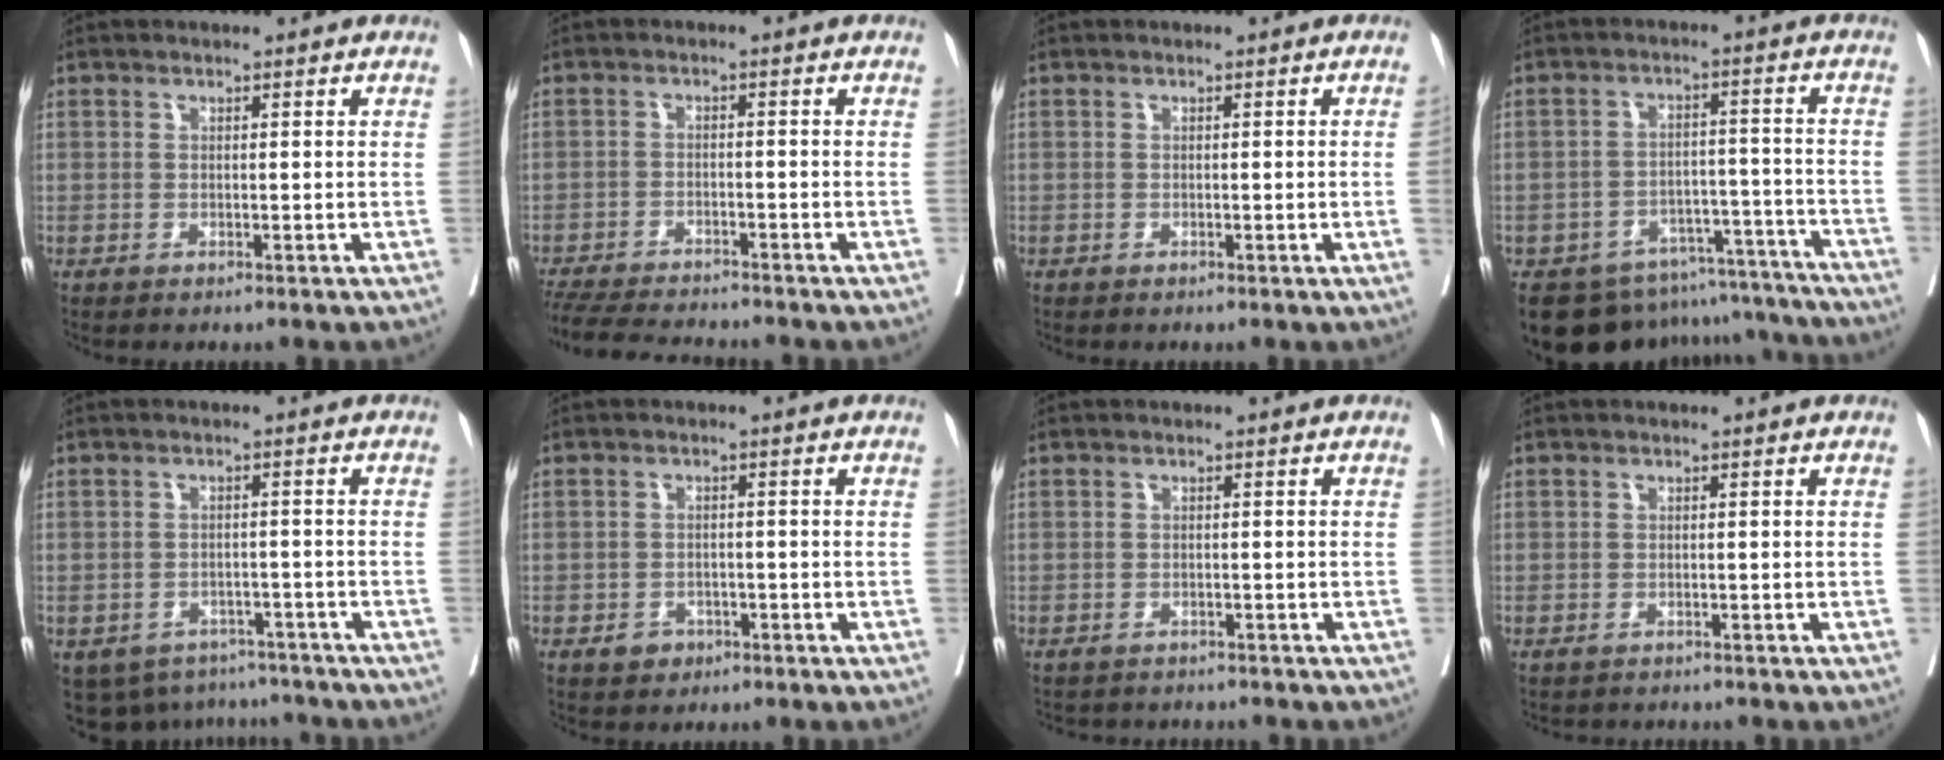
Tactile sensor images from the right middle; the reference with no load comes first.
{"total": 10.7, "force": [-9.9, 1.0, 3.8], "torque": [-0.060, -0.014, -0.157]}
{"total": 0.9, "force": [-0.1, -0.2, 0.9], "torque": [-0.013, -0.002, -0.001]}
{"total": 14.7, "force": [-13.1, 6.2, 2.5], "torque": [-0.023, 0.044, -0.165]}
{"total": 9.3, "force": [-7.5, 5.2, 1.3], "torque": [-0.018, 0.012, -0.094]}
{"total": 2.5, "force": [-1.4, 1.9, 0.8], "torque": [-0.009, 0.006, -0.017]}
{"total": 4.4, "force": [-4.3, 1.2, 0.3], "torque": [0.002, -0.004, -0.055]}
{"total": 1.7, "force": [-1.5, 0.8, -0.2], "torque": [-0.003, -0.001, -0.027]}